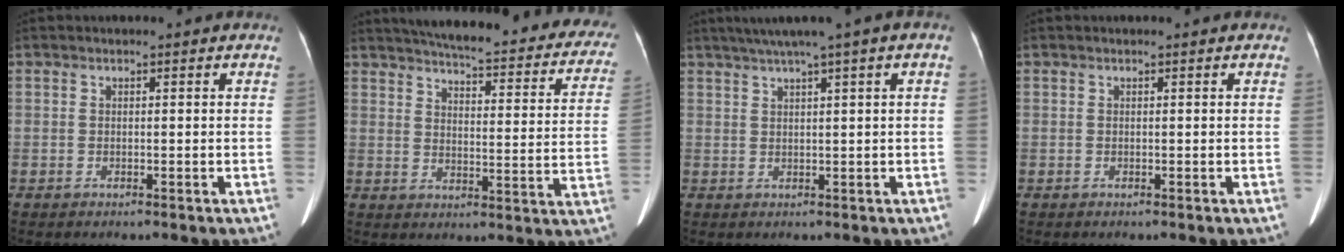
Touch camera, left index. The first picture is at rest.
{"total": 29.0, "force": [25.0, 5.9, 13.6], "torque": [-0.185, -0.046, 0.282]}
{"total": 6.9, "force": [3.9, -0.7, 5.6], "torque": [-0.086, 0.031, 0.063]}
{"total": 0.0}